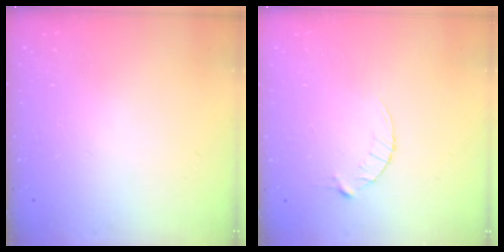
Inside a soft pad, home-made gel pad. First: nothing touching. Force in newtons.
{"total": 3.0, "press": 3.0, "slide": 0.4}